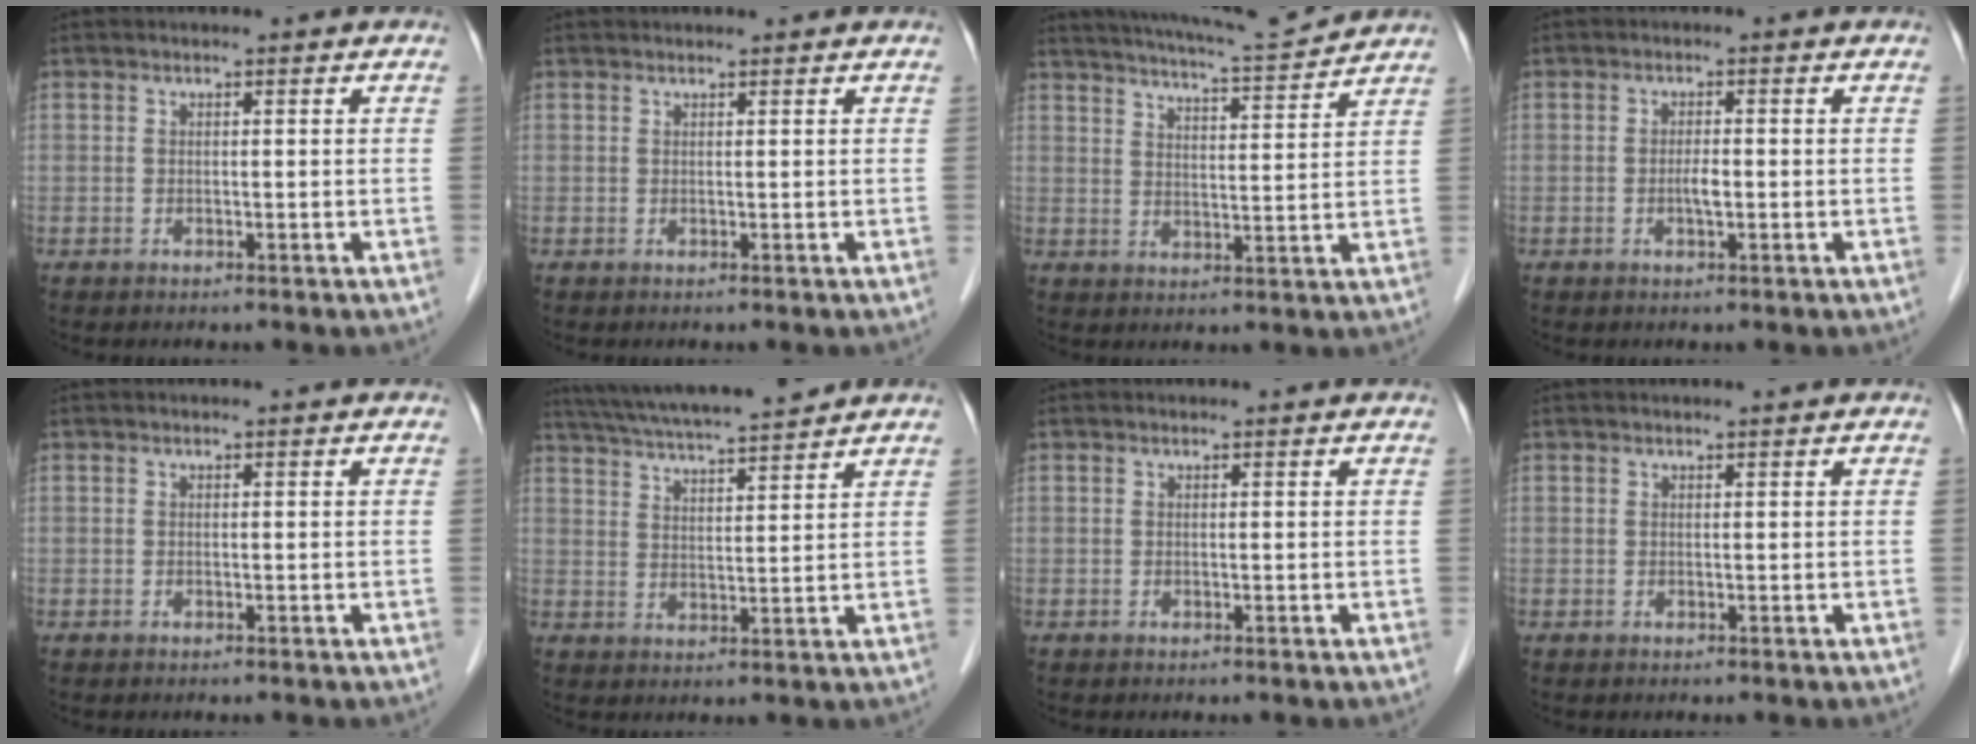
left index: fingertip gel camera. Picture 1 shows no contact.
{"total": 1.9, "force": [1.8, 0.1, 0.5], "torque": [-0.007, 0.024, 0.027]}
{"total": 11.6, "force": [11.1, -0.2, 3.5], "torque": [-0.064, 0.003, 0.159]}
{"total": 1.8, "force": [-0.5, 0.3, 1.7], "torque": [-0.033, -0.001, -0.009]}
{"total": 0.0}
{"total": 13.2, "force": [11.8, 0.2, 5.9], "torque": [-0.109, 0.022, 0.185]}
{"total": 0.0}
{"total": 0.8, "force": [0.7, -0.1, 0.4], "torque": [-0.006, 0.005, 0.013]}